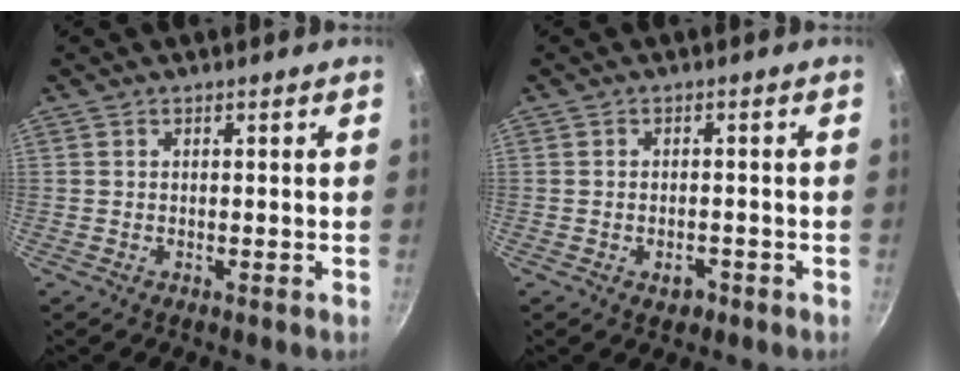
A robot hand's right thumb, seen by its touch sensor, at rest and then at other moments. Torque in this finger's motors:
{"motor_torque": [-0.27, -0.01, -0.04, 0.49, -0.03]}